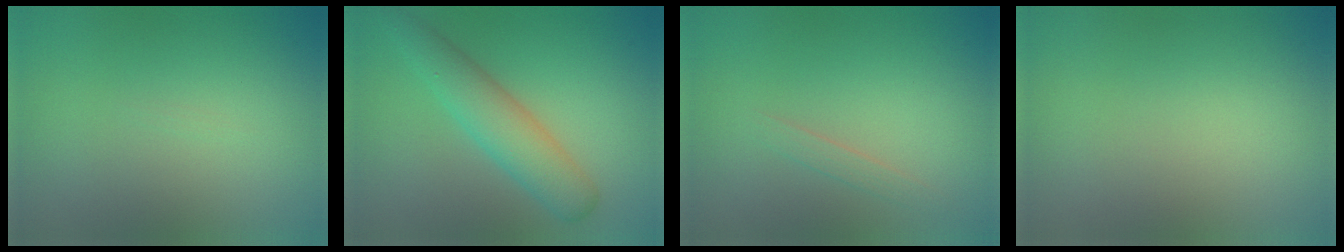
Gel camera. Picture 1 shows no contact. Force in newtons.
{"total": 4.3, "press": 4.3, "slide": 0.2}
{"total": 0.8, "press": 0.8, "slide": 0.1}
{"total": 0.0}